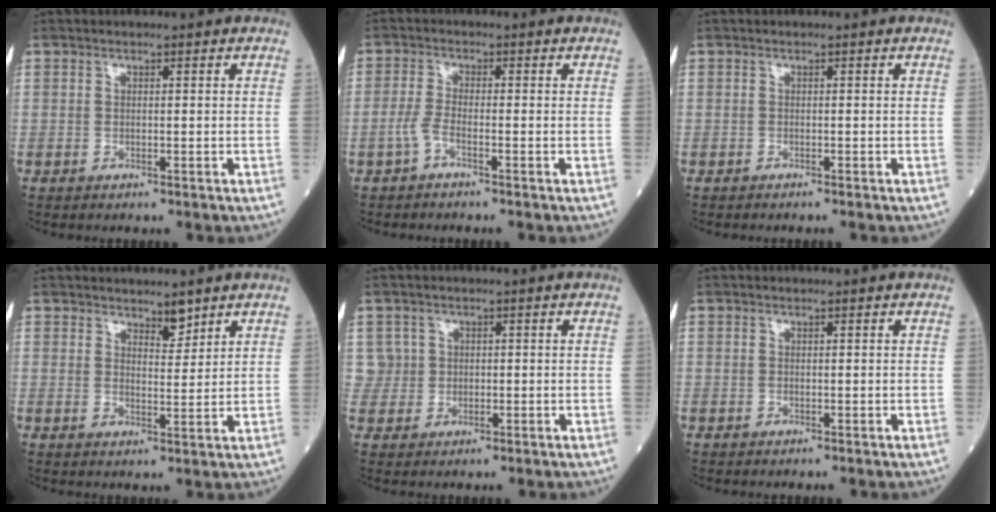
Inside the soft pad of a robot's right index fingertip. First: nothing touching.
{"total": 2.4, "force": [-1.3, 0.2, 1.9], "torque": [-0.047, -0.001, -0.032]}
{"total": 1.0, "force": [-0.9, -0.1, 0.4], "torque": [-0.002, 0.002, -0.009]}
{"total": 2.8, "force": [2.5, 0.8, 1.0], "torque": [-0.016, -0.006, 0.046]}
{"total": 2.7, "force": [0.7, 2.6, -0.4], "torque": [0.020, 0.008, 0.010]}
{"total": 0.0}